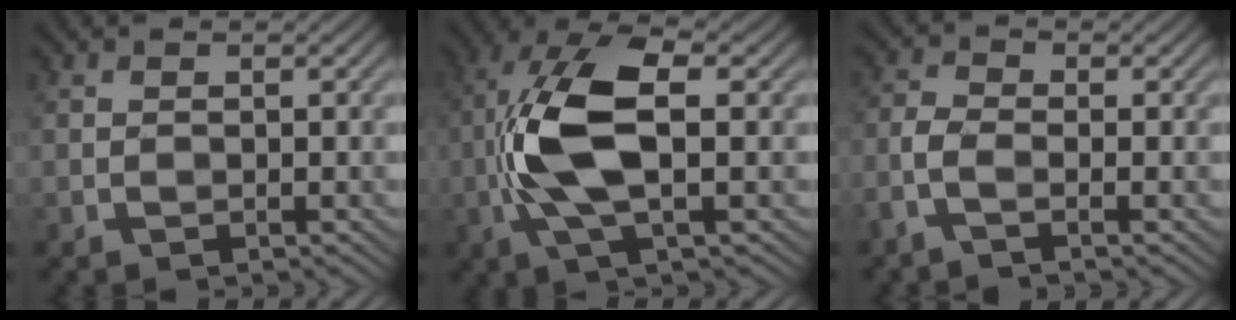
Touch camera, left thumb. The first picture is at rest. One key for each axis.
{"total": 11.3, "fx": -0.7, "fy": 4.5, "fz": 10.3, "tx": -0.230, "ty": 0.020, "tz": -0.019}
{"total": 2.9, "fx": -1.6, "fy": 1.0, "fz": 2.2, "tx": -0.060, "ty": 0.005, "tz": -0.044}